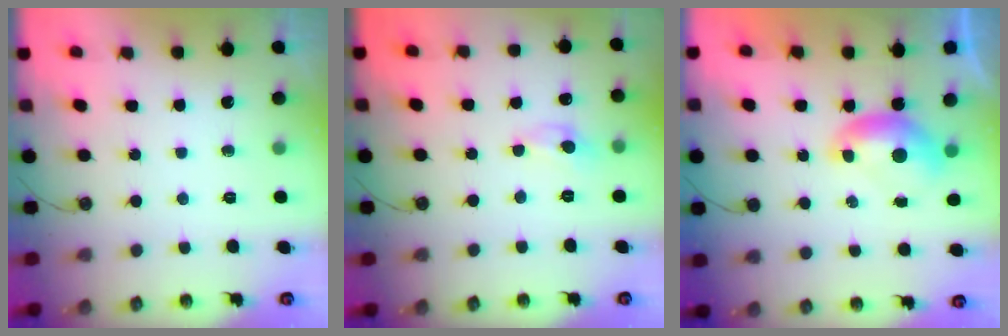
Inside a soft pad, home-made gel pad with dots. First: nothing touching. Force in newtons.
{"total": 0.0}
{"total": 0.0}